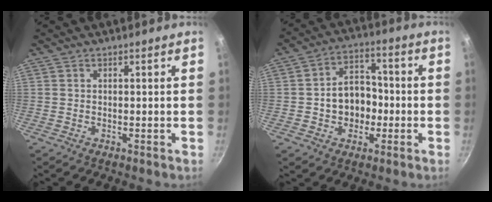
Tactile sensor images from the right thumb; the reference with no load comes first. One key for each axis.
{"total": 10.0, "fx": -1.4, "fy": 7.8, "fz": 6.1, "tx": -0.056, "ty": 0.024, "tz": -0.027}